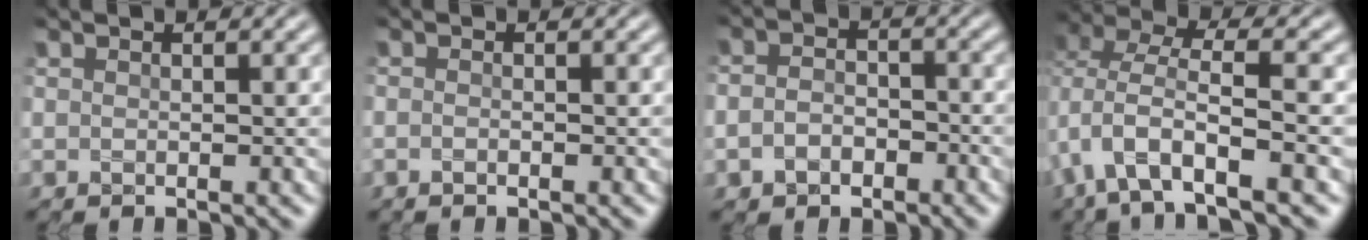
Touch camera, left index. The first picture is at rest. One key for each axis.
{"total": 0.7, "fx": -0.3, "fy": 0.3, "fz": 0.6, "tx": -0.008, "ty": -0.002, "tz": -0.007}
{"total": 2.8, "fx": -1.2, "fy": 2.0, "fz": 1.6, "tx": -0.033, "ty": 0.001, "tz": -0.028}
{"total": 7.2, "fx": -2.1, "fy": 3.1, "fz": 6.2, "tx": -0.119, "ty": 0.008, "tz": -0.043}